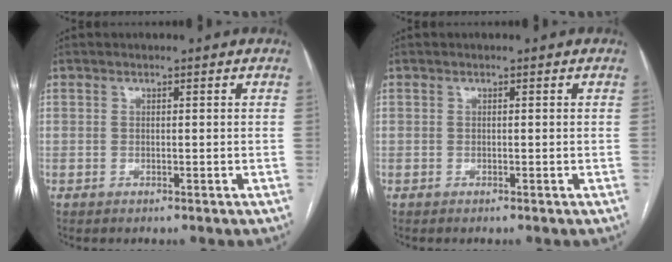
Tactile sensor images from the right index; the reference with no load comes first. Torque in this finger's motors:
{"motor_torque": [0.08, 0.04, -0.04, -0.01]}